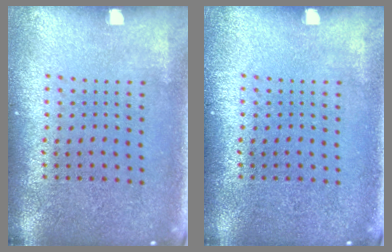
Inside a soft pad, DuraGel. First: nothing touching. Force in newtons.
{"total": 0.0}